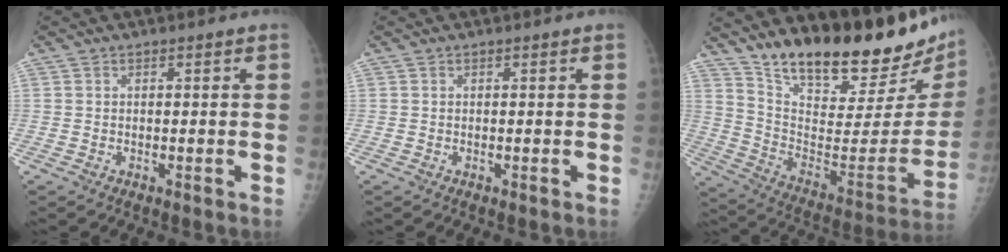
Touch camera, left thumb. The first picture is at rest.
{"total": 0.0}
{"total": 27.9, "force": [22.8, 6.7, 14.6], "torque": [-0.204, -0.142, 0.343]}